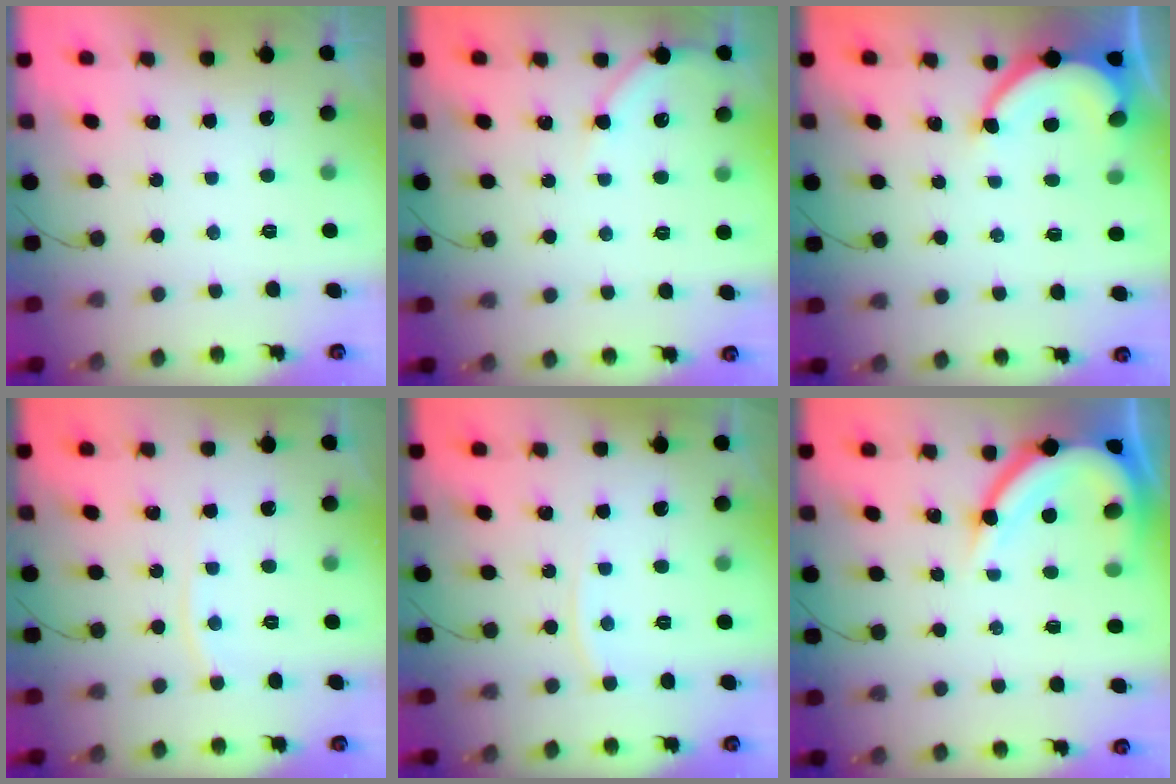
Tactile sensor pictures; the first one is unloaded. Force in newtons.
{"total": 4.6, "press": 4.5, "slide": 0.8}
{"total": 6.9, "press": 6.9, "slide": 0.5}
{"total": 4.1, "press": 4.1, "slide": 0.3}
{"total": 3.5, "press": 3.5, "slide": 0.5}
{"total": 11.4, "press": 11.3, "slide": 1.2}